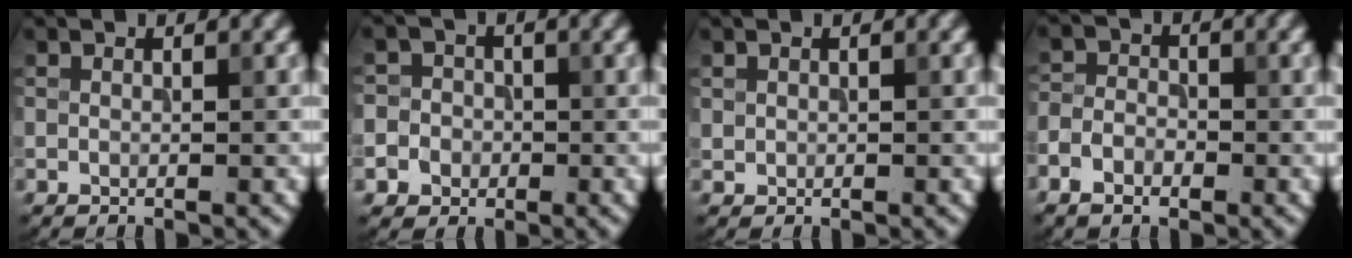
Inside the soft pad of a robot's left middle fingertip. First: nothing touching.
{"total": 4.8, "force": [-1.5, 4.5, 0.8], "torque": [0.008, 0.011, -0.047]}
{"total": 0.5, "force": [0.2, 0.5, 0.1], "torque": [0.003, -0.003, 0.005]}
{"total": 3.0, "force": [-1.7, 2.0, 1.5], "torque": [-0.018, -0.002, -0.042]}